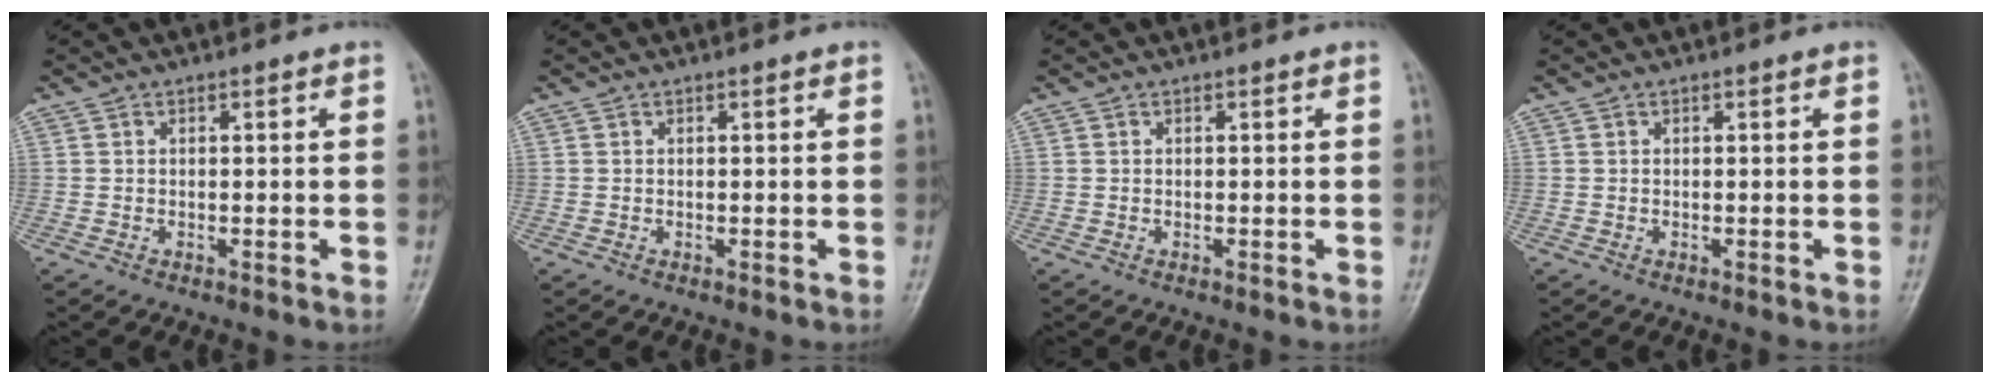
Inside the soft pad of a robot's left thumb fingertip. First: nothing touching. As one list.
[{"total": 0.0}, {"total": 0.0}, {"total": 0.0}]